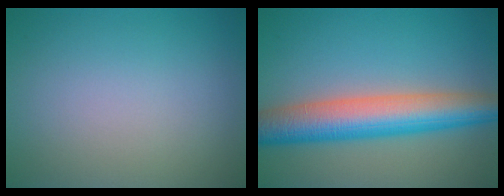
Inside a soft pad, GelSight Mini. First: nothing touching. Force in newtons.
{"total": 8.1, "press": 8.1, "slide": 0.4}